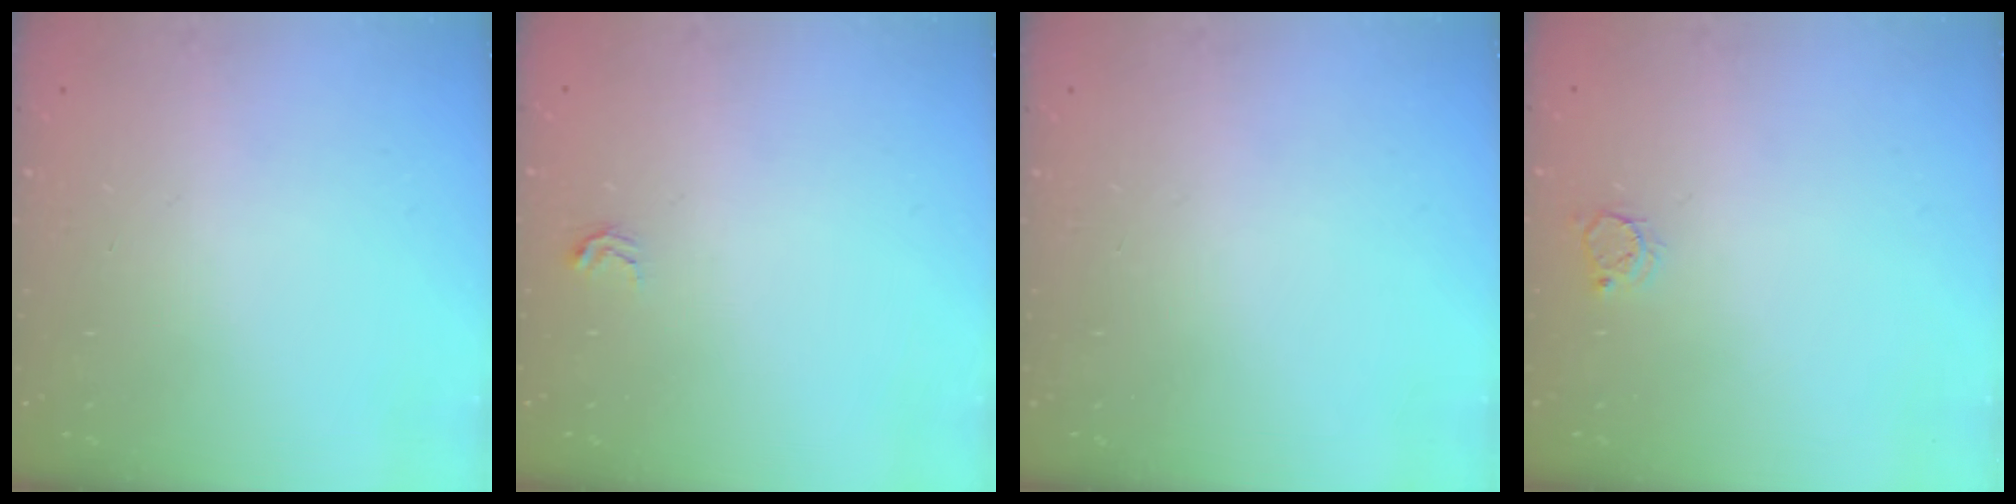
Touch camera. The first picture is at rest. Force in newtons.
{"total": 2.7, "press": 2.7, "slide": 0.4}
{"total": 0.0}
{"total": 3.2, "press": 3.2, "slide": 0.4}